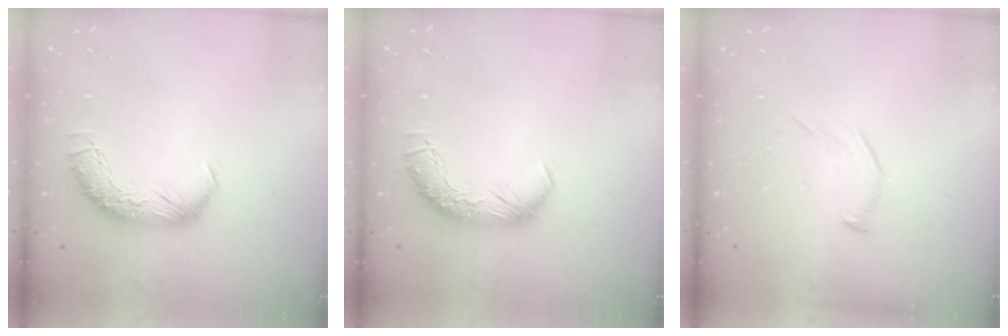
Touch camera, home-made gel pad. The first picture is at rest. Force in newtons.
{"total": 0.0}
{"total": 7.6, "press": 7.6, "slide": 0.7}